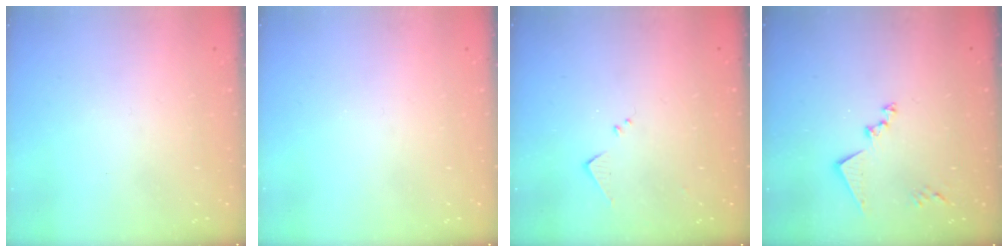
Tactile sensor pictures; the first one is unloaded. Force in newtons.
{"total": 0.0}
{"total": 5.9, "press": 5.8, "slide": 0.7}
{"total": 11.8, "press": 11.8, "slide": 0.7}